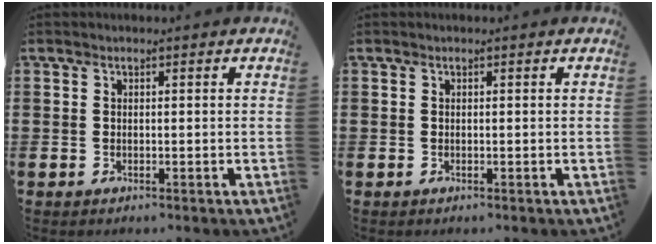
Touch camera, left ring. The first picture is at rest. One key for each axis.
{"total": 0.0}